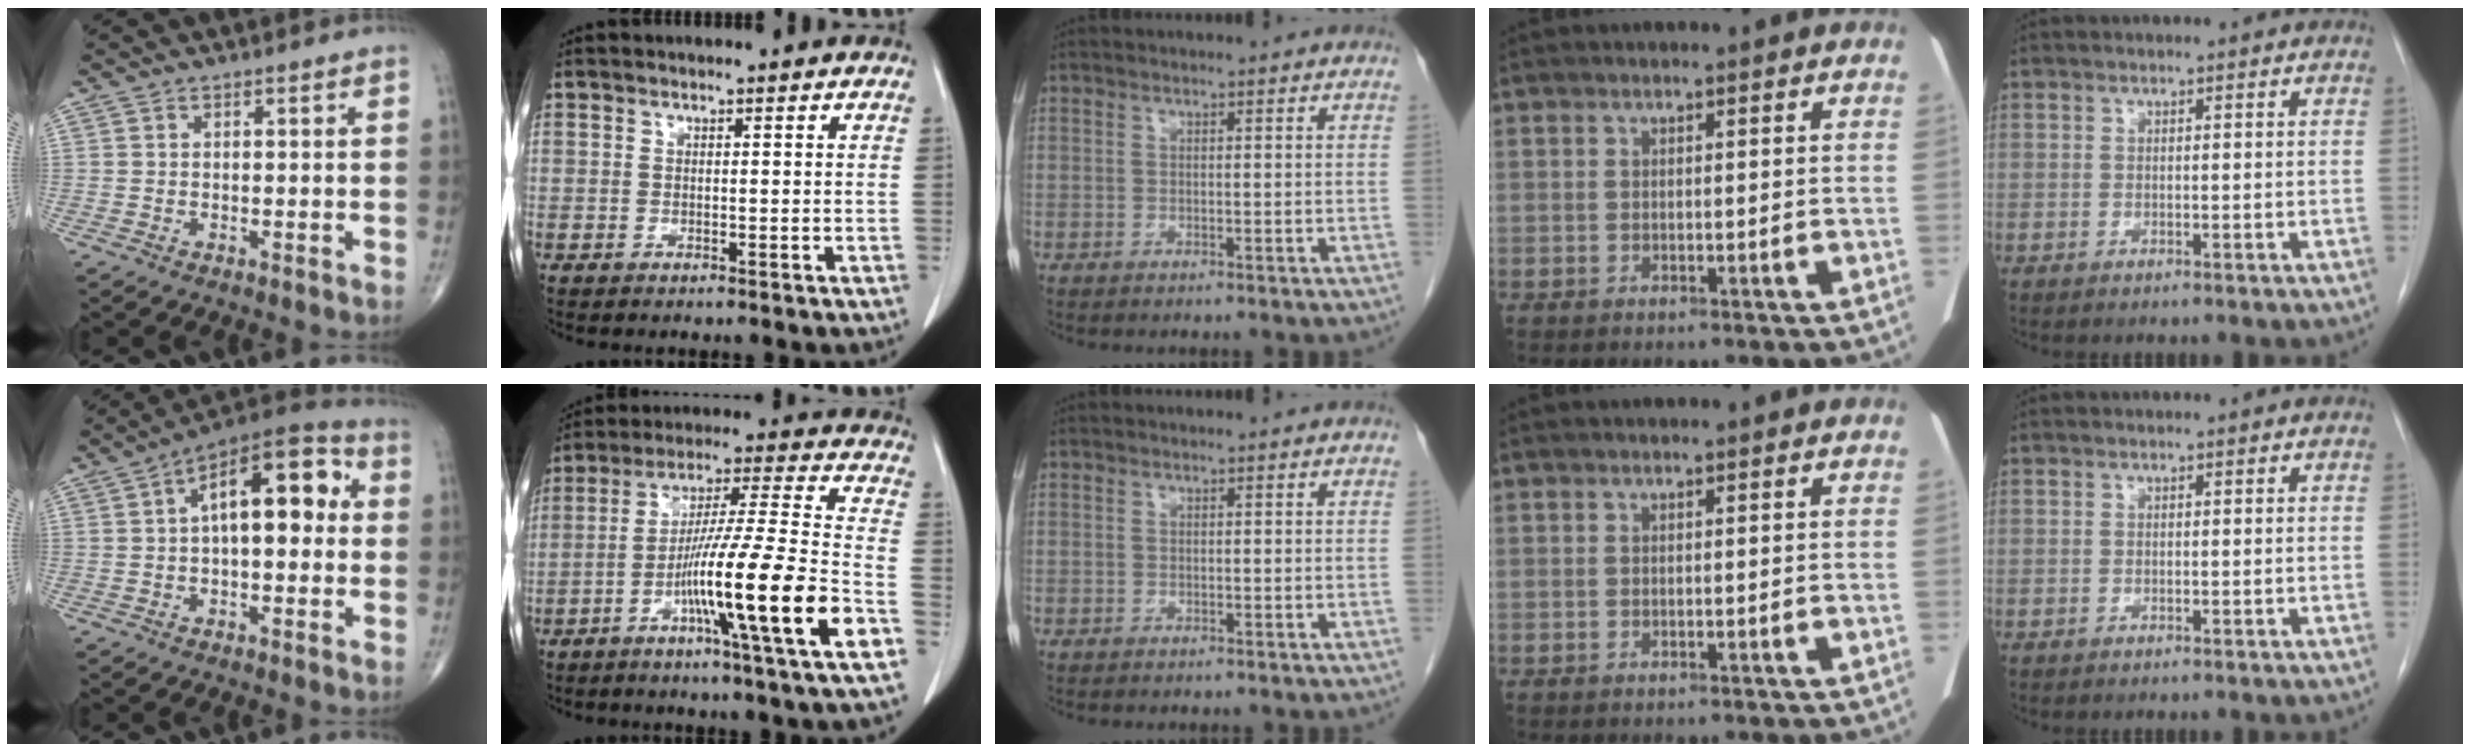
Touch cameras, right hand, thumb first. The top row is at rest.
{"thumb": {"total": 16.0, "force": [2.5, 7.4, 14.0], "torque": [-0.190, 0.041, 0.028]}, "index": {"total": 17.8, "force": [-7.0, -1.4, 16.3], "torque": [-0.284, -0.012, -0.119]}}